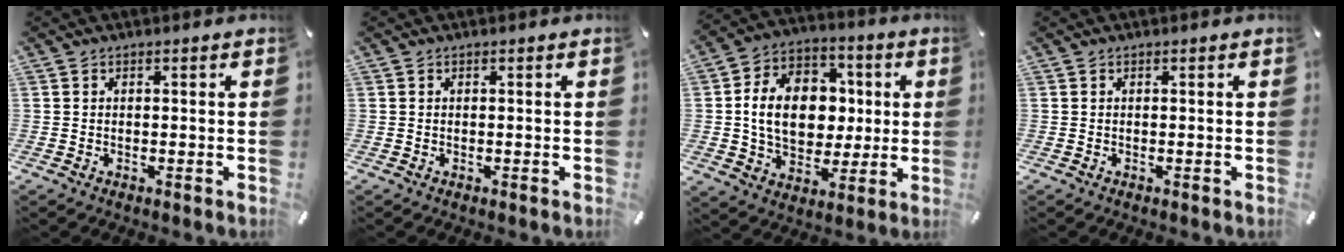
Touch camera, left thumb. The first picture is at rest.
{"total": 0.0}
{"total": 15.6, "force": [0.1, 12.5, 9.3], "torque": [-0.178, 0.017, 0.009]}
{"total": 0.0}